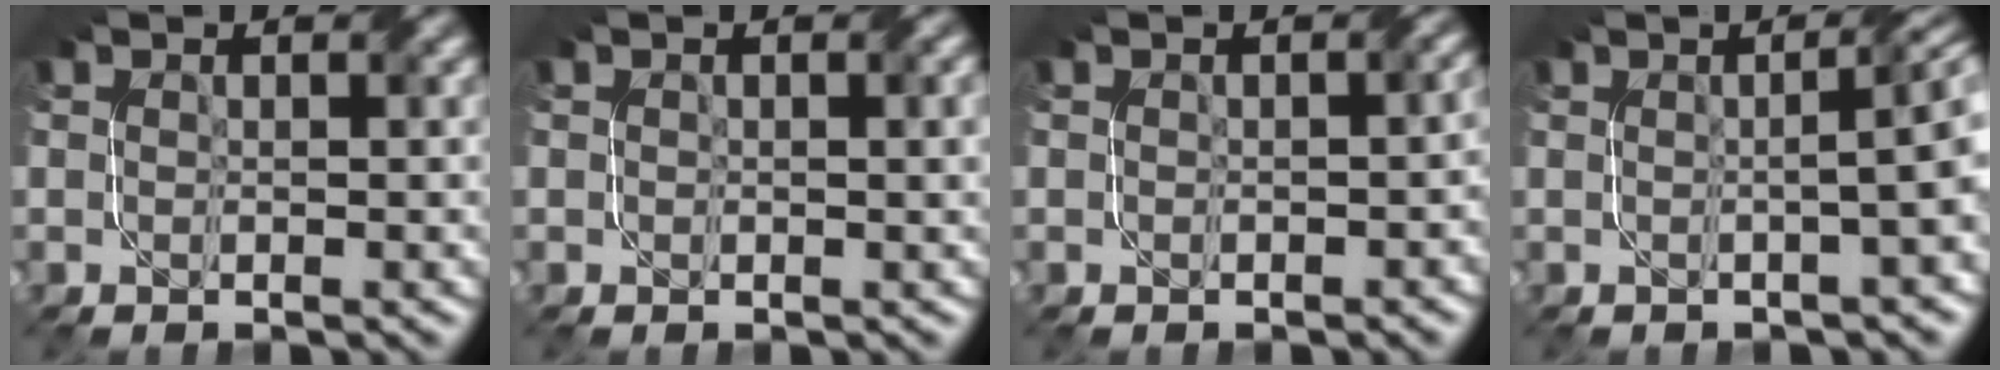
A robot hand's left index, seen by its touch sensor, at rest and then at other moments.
{"total": 1.5, "force": [0.5, 0.6, 1.3], "torque": [-0.015, 0.003, 0.009]}
{"total": 1.6, "force": [-0.2, 0.8, 1.3], "torque": [-0.014, -0.001, -0.001]}
{"total": 5.0, "force": [0.4, 1.7, 4.6], "torque": [-0.024, 0.023, -0.003]}